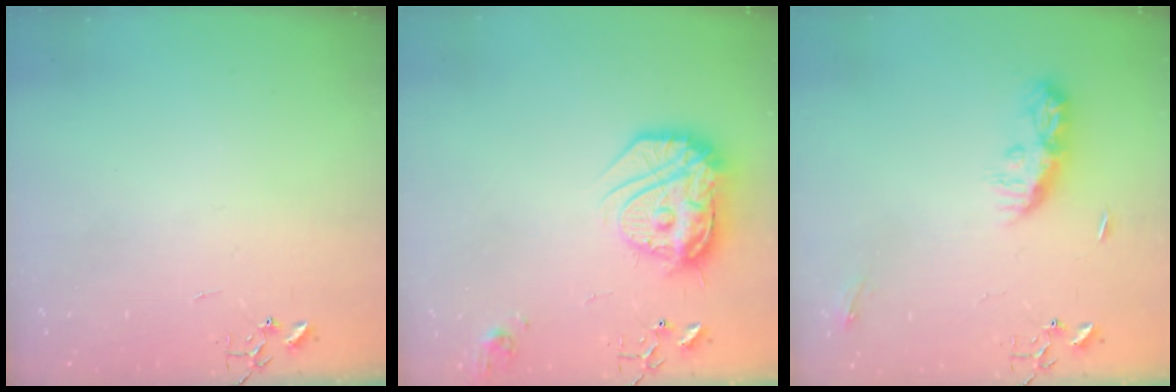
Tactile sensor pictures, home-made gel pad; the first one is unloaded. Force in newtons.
{"total": 19.3, "press": 19.2, "slide": 1.7}
{"total": 8.7, "press": 8.7, "slide": 0.4}